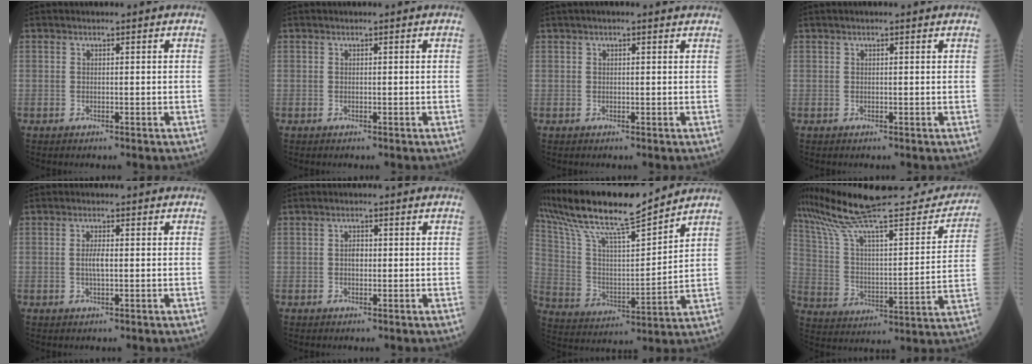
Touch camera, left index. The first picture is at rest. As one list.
[{"total": 0.0}, {"total": 3.7, "force": [3.2, 0.2, 1.9], "torque": [-0.027, 0.030, 0.039]}, {"total": 1.8, "force": [1.5, 0.1, 1.0], "torque": [-0.012, 0.022, 0.020]}, {"total": 2.1, "force": [-0.2, 0.5, 2.1], "torque": [-0.045, -0.003, -0.003]}, {"total": 1.7, "force": [-0.1, 1.0, 1.3], "torque": [-0.022, -0.001, -0.002]}, {"total": 17.8, "force": [15.6, 1.0, 8.4], "torque": [-0.174, 0.012, 0.282]}, {"total": 31.2, "force": [27.2, 5.4, 14.2], "torque": [-0.234, -0.027, 0.381]}]